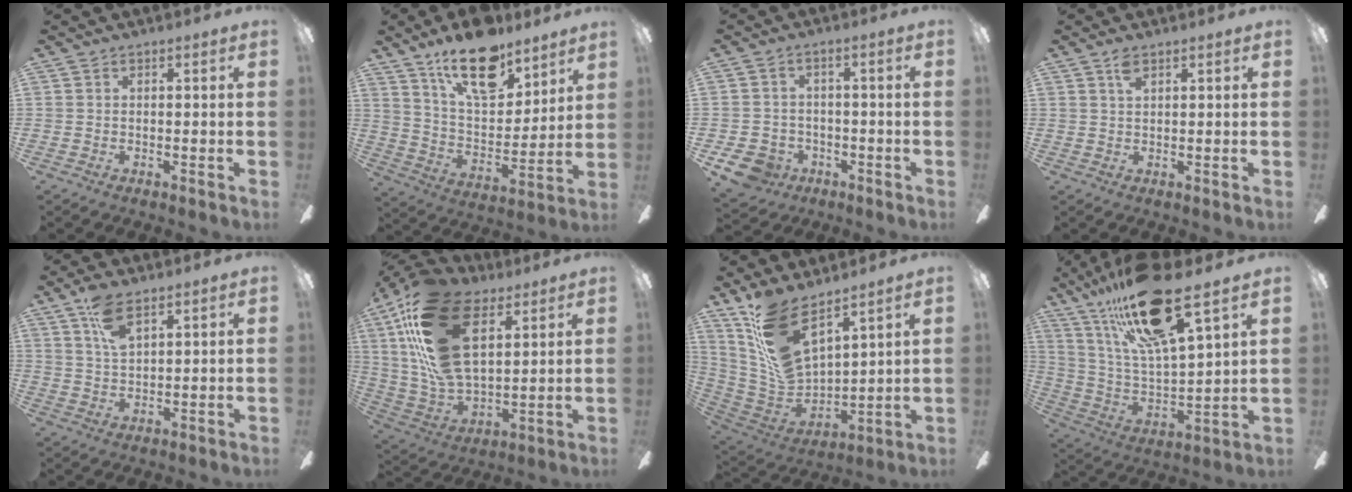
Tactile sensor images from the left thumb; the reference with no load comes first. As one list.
[{"total": 19.2, "force": [13.3, 8.9, 10.7], "torque": [-0.166, -0.074, 0.231]}, {"total": 6.8, "force": [-3.5, 5.3, 2.5], "torque": [-0.073, 0.019, -0.066]}, {"total": 2.2, "force": [1.5, 0.8, 1.5], "torque": [-0.034, 0.004, 0.026]}, {"total": 7.7, "force": [4.7, 3.3, 5.2], "torque": [-0.097, -0.009, 0.084]}, {"total": 26.3, "force": [11.7, 14.4, 18.7], "torque": [-0.392, -0.045, 0.213]}, {"total": 15.5, "force": [10.6, 6.4, 9.2], "torque": [-0.213, -0.081, 0.196]}, {"total": 23.6, "force": [16.3, 5.7, 16.1], "torque": [-0.304, -0.079, 0.270]}]